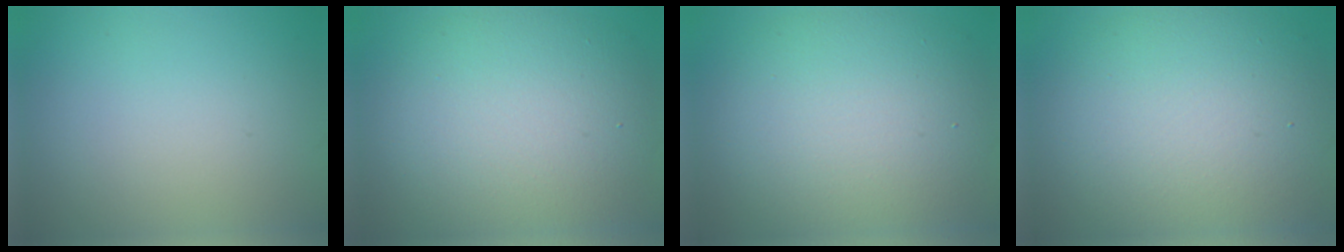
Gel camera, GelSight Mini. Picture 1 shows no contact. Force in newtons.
{"total": 11.0, "press": 11.0, "slide": 0.4}
{"total": 11.1, "press": 11.1, "slide": 0.5}
{"total": 12.3, "press": 12.2, "slide": 1.0}